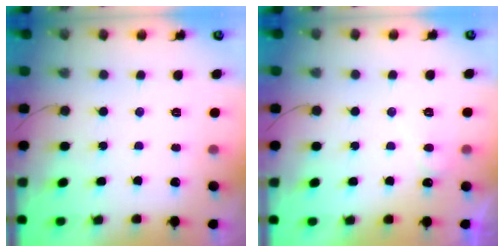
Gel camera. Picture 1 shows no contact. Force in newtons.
{"total": 5.5, "press": 5.5, "slide": 0.6}